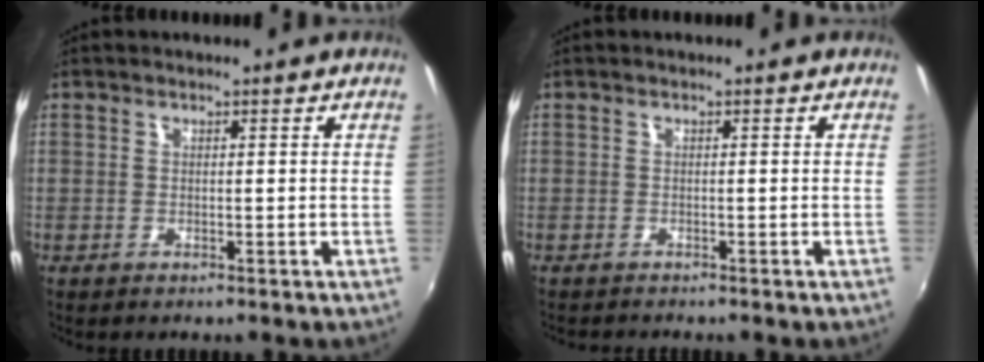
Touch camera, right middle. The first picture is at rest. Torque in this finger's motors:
{"motor_torque": [0.98, -1.16, 0.20, 0.06]}